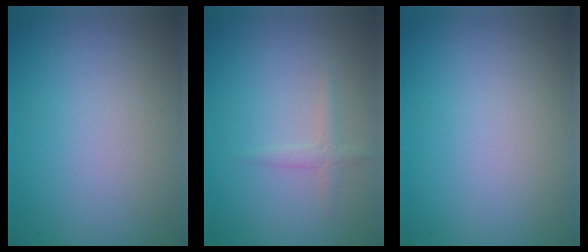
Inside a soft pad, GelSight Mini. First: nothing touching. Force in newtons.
{"total": 1.1, "press": 1.1, "slide": 0.1}
{"total": 0.0}